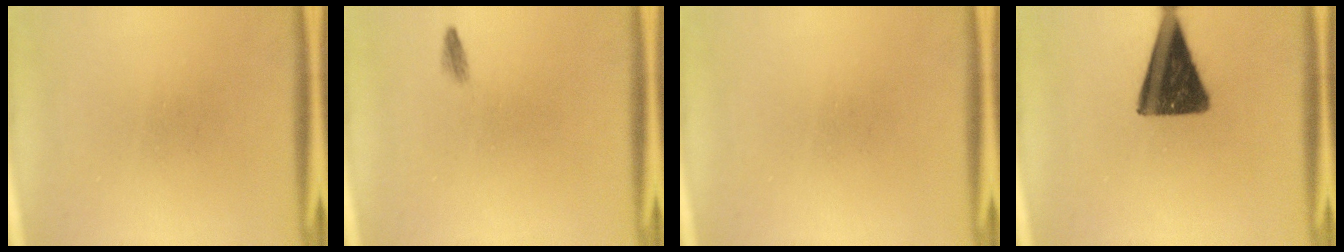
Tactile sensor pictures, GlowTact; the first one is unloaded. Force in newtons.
{"total": 0.7}
{"total": 0.0}
{"total": 14.3}